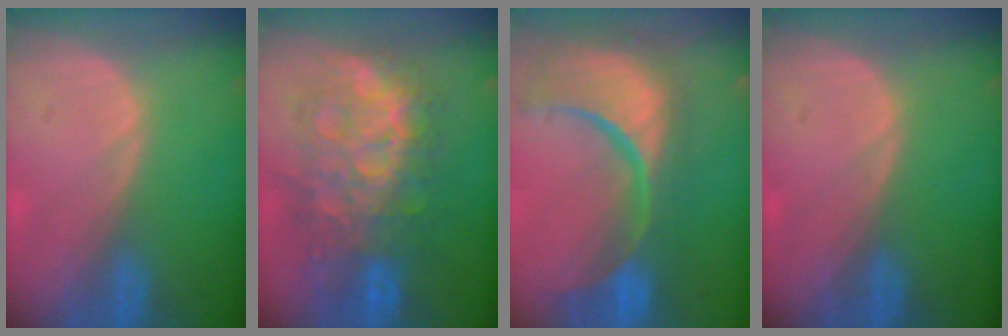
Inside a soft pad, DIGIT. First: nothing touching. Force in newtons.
{"total": 12.1, "press": 12.0, "slide": 1.2}
{"total": 15.4, "press": 12.1, "slide": 9.5}
{"total": 0.0}